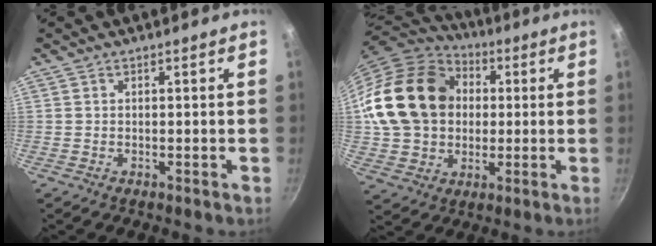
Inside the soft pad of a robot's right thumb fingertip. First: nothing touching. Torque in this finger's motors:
{"motor_torque": [2.50, 2.51, 1.09, -0.24, 0.26]}